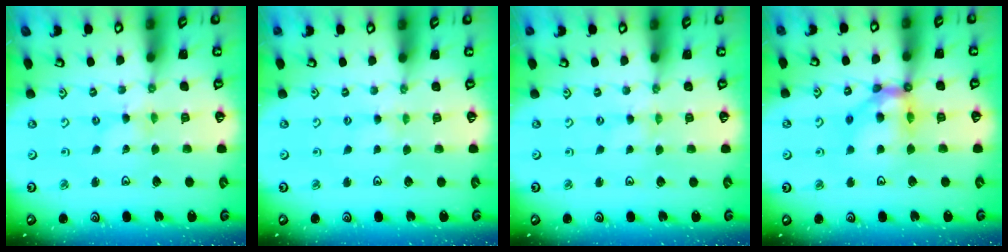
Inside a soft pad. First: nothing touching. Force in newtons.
{"total": 1.8, "press": 1.8, "slide": 0.4}
{"total": 0.0}
{"total": 12.2, "press": 12.1, "slide": 1.5}